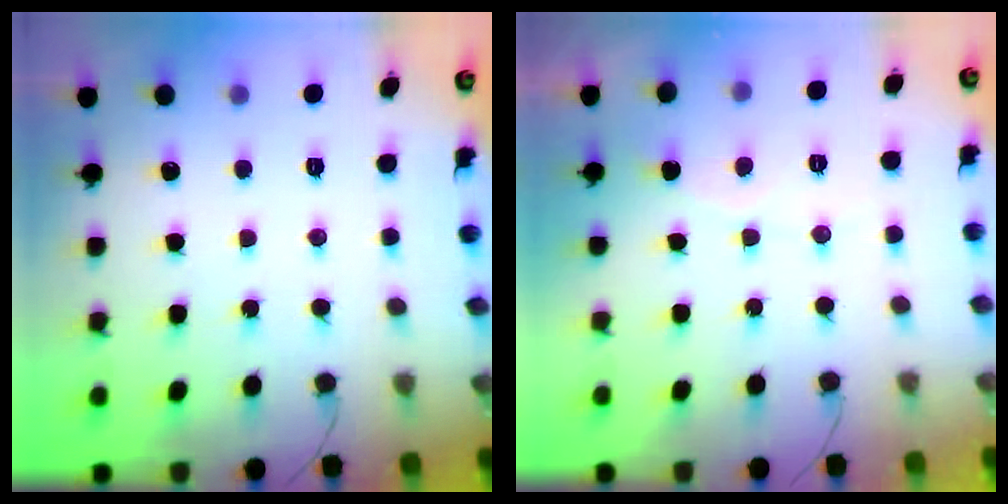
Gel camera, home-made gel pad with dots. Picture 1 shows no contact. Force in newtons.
{"total": 3.0, "press": 3.0, "slide": 0.2}